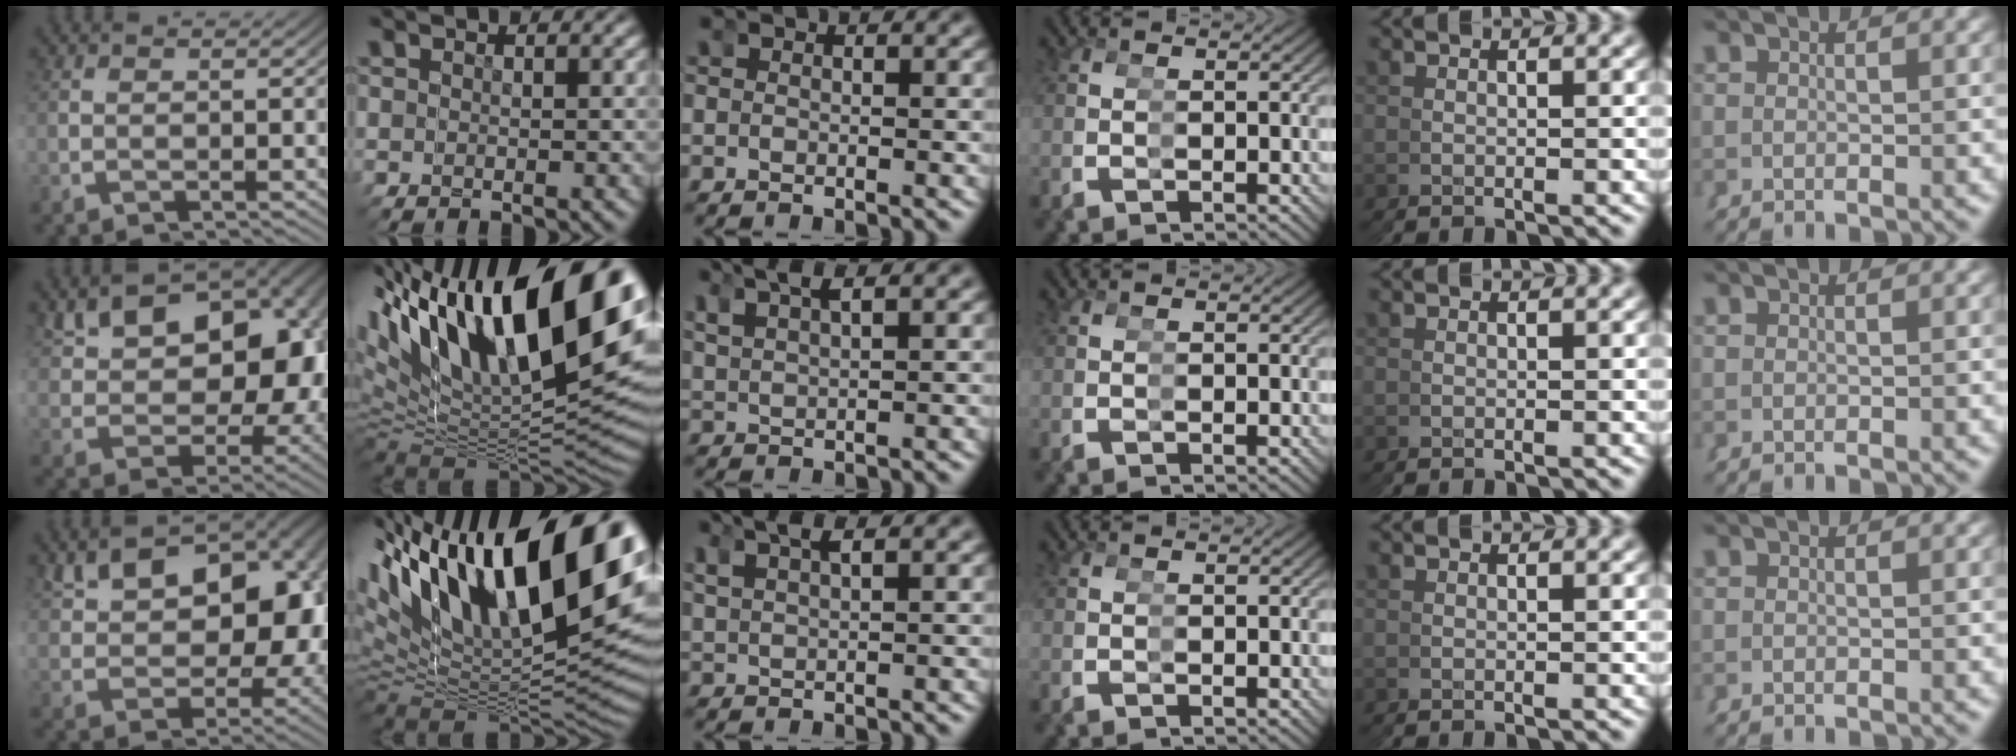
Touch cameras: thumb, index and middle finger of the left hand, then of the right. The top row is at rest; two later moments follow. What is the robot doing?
{"motion": "grasp_and_lifting", "object": "pipette"}